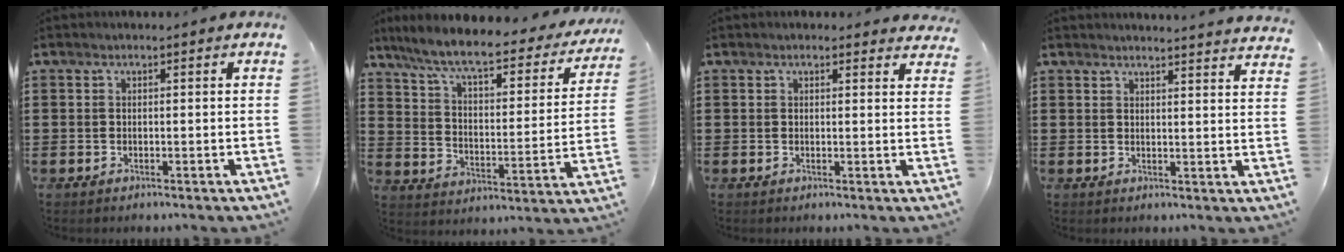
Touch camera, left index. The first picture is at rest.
{"total": 7.6, "force": [6.2, 0.9, 4.2], "torque": [-0.106, -0.039, 0.103]}
{"total": 1.4, "force": [1.3, 0.5, 0.2], "torque": [-0.008, 0.003, 0.025]}
{"total": 3.0, "force": [2.9, -0.8, 0.2], "torque": [-0.004, -0.020, 0.052]}